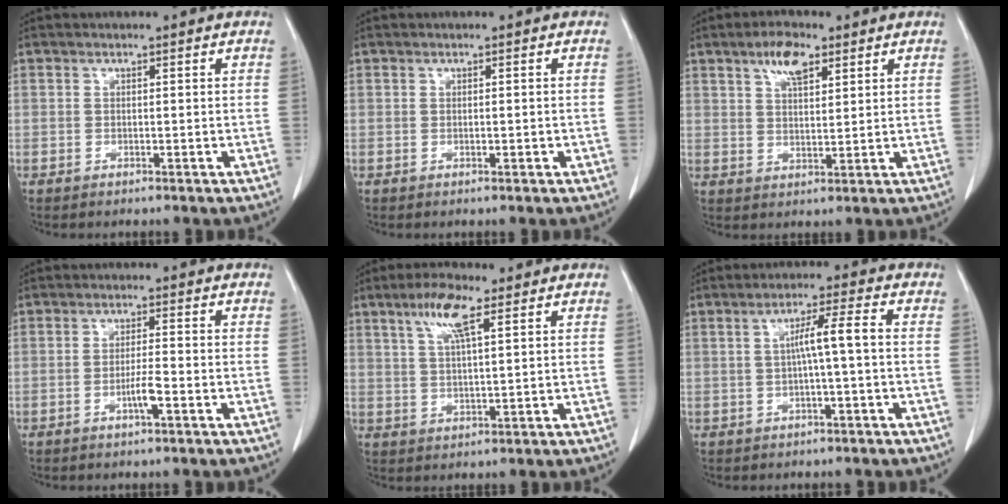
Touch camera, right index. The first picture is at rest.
{"total": 1.2, "force": [-0.3, 0.6, 1.1], "torque": [-0.029, 0.004, 0.001]}
{"total": 6.4, "force": [3.6, 2.6, 4.6], "torque": [-0.089, 0.006, 0.065]}
{"total": 3.7, "force": [-1.5, 0.4, 3.3], "torque": [-0.064, -0.001, -0.026]}
{"total": 7.1, "force": [3.7, 1.5, 5.9], "torque": [-0.120, 0.009, 0.072]}
{"total": 5.3, "force": [-0.1, 0.1, 5.3], "torque": [-0.094, 0.015, 0.003]}